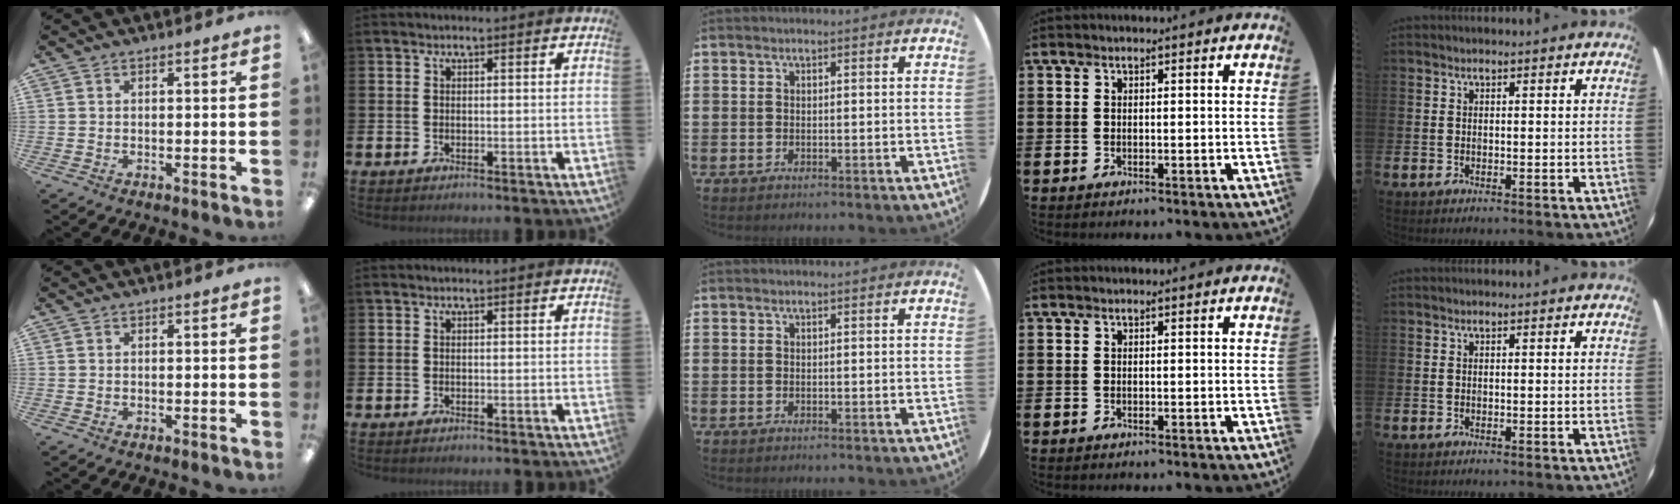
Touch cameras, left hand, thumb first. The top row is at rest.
{}